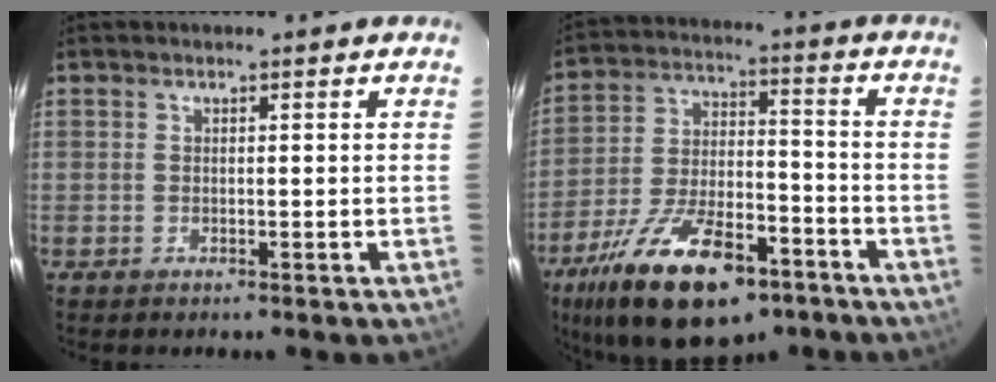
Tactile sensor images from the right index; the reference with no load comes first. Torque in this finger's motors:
{"motor_torque": [1.33, -0.81, 1.06, 0.18]}